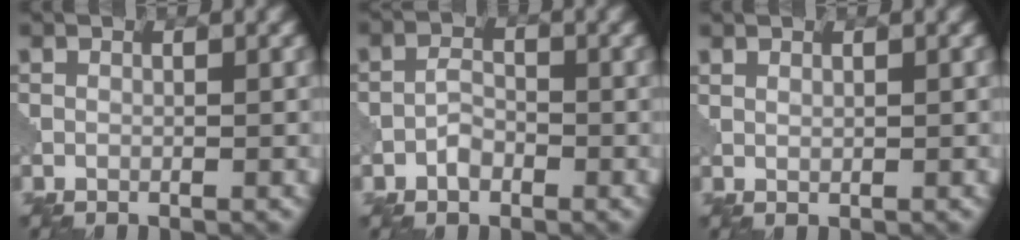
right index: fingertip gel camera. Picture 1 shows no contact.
{"total": 2.0, "force": [-1.1, 1.3, 1.0], "torque": [-0.018, 0.005, -0.023]}
{"total": 0.5, "force": [0.4, 0.2, 0.3], "torque": [-0.009, -0.001, 0.009]}